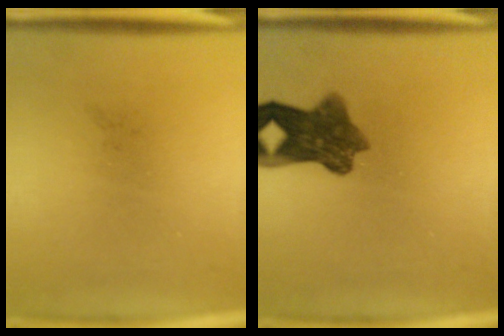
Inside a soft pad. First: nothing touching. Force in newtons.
{"total": 7.9}